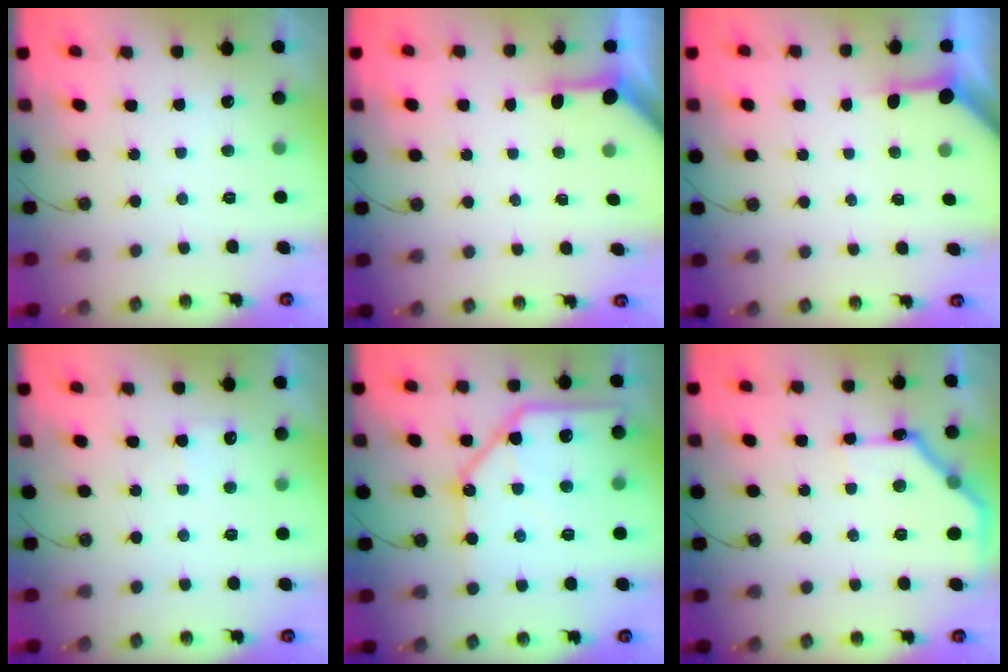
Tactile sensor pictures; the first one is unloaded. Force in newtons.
{"total": 3.8, "press": 3.7, "slide": 0.3}
{"total": 3.4, "press": 3.3, "slide": 0.4}
{"total": 3.9, "press": 3.9, "slide": 0.3}
{"total": 18.2, "press": 18.1, "slide": 2.0}
{"total": 16.2, "press": 16.2, "slide": 0.2}